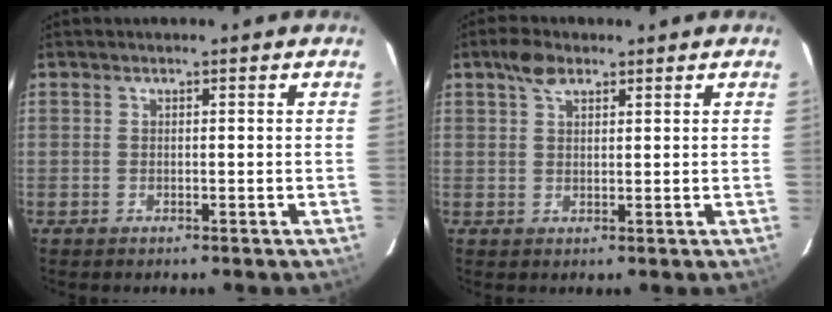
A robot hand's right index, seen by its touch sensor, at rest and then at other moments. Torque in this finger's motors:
{"motor_torque": [0.07, 0.00, 0.05, 0.02]}